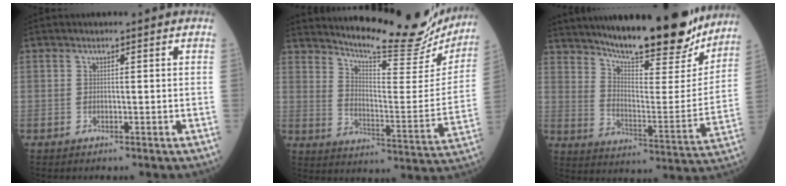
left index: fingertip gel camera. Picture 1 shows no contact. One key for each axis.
{"total": 21.7, "fx": 19.7, "fy": 3.1, "fz": 8.5, "tx": -0.130, "ty": -0.063, "tz": 0.259}
{"total": 24.4, "fx": 20.7, "fy": 4.3, "fz": 12.3, "tx": -0.194, "ty": -0.036, "tz": 0.289}